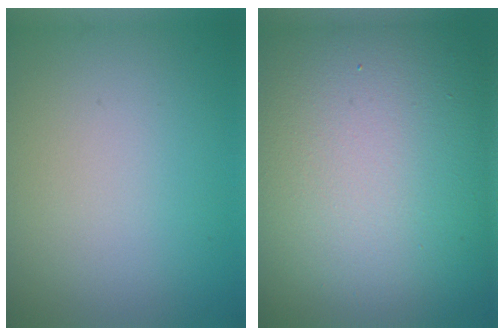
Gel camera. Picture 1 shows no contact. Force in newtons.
{"total": 19.6, "press": 19.5, "slide": 1.6}